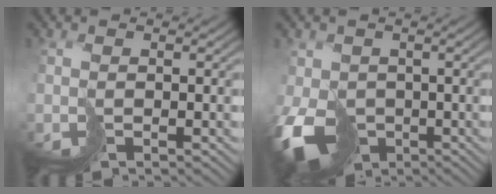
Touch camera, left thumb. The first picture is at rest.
{"total": 8.8, "force": [-3.5, 6.7, 4.6], "torque": [-0.110, -0.034, -0.059]}